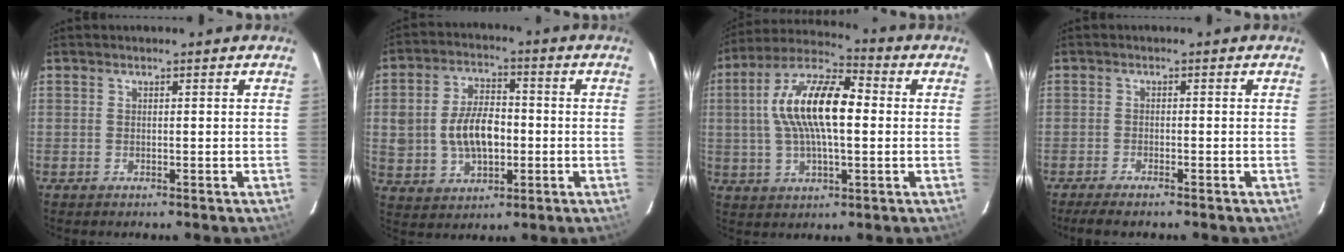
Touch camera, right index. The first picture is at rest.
{"total": 11.0, "force": [-0.9, 6.8, 8.6], "torque": [-0.174, 0.012, -0.003]}
{"total": 15.9, "force": [1.4, 6.0, 14.6], "torque": [-0.279, 0.021, 0.016]}
{"total": 3.8, "force": [-3.2, 0.4, 2.0], "torque": [-0.052, -0.012, -0.059]}